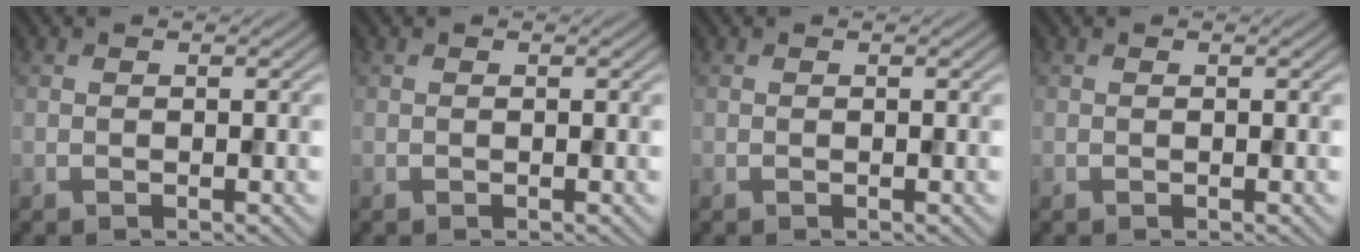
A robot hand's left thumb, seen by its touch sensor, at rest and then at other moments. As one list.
[{"total": 0.0}, {"total": 0.0}, {"total": 0.0}]